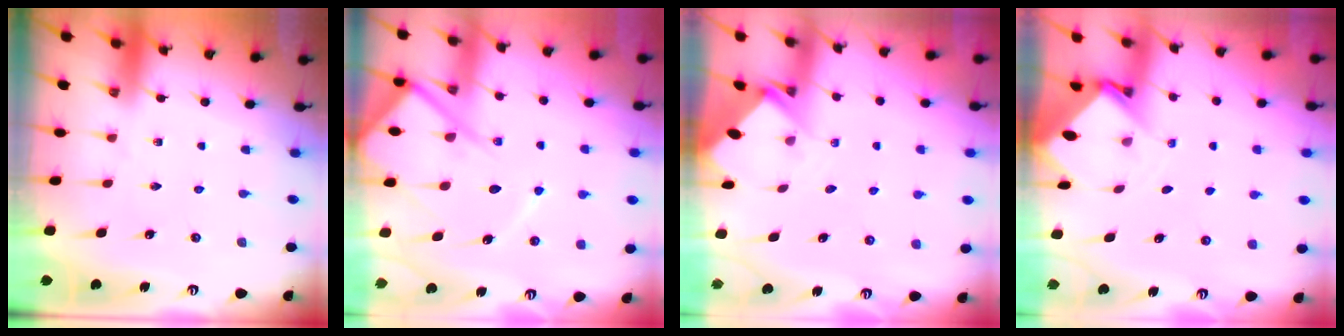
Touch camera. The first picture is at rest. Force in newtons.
{"total": 12.7, "press": 12.7, "slide": 1.3}
{"total": 2.7, "press": 2.7, "slide": 0.2}
{"total": 2.9, "press": 2.9, "slide": 0.2}